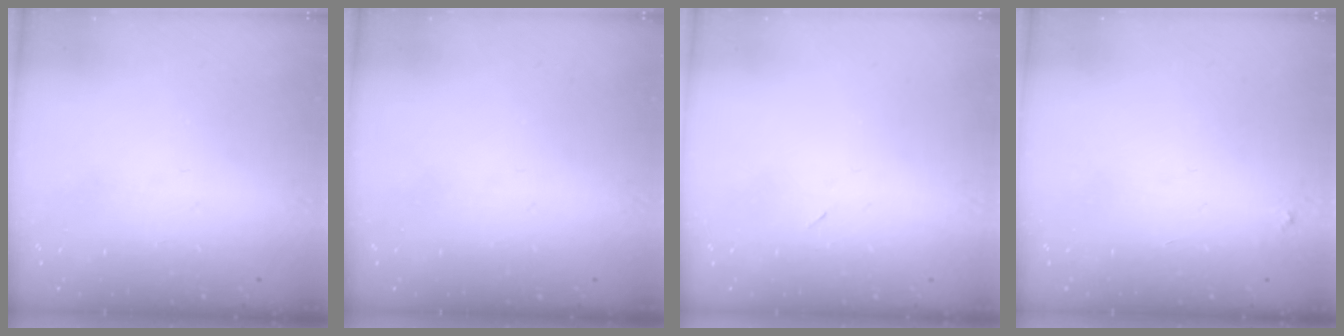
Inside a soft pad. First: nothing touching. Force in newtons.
{"total": 0.0}
{"total": 2.3, "press": 1.9, "slide": 1.2}
{"total": 2.3, "press": 2.3, "slide": 0.2}